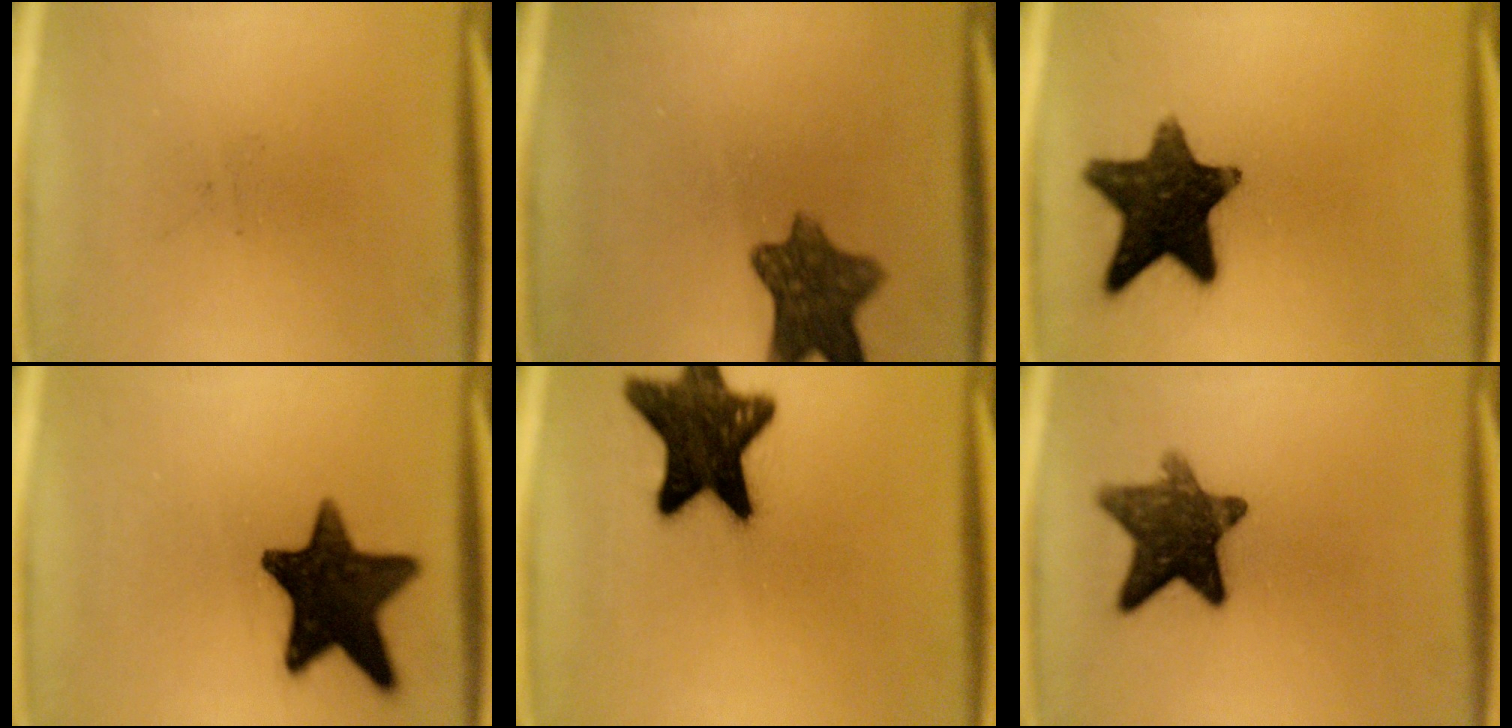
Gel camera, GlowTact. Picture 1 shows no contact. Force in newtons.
{"total": 9.0}
{"total": 14.6}
{"total": 15.6}
{"total": 17.7}
{"total": 11.5}